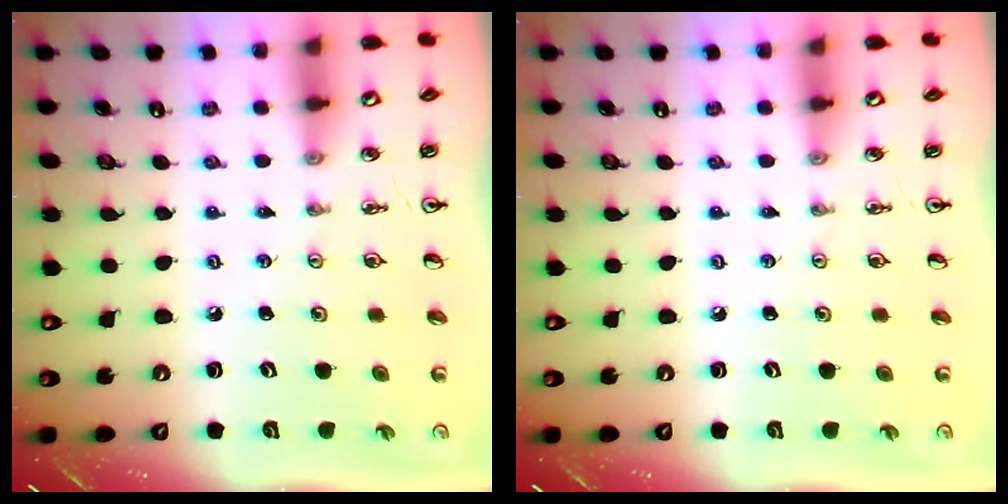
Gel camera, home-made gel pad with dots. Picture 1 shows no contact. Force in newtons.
{"total": 0.0}